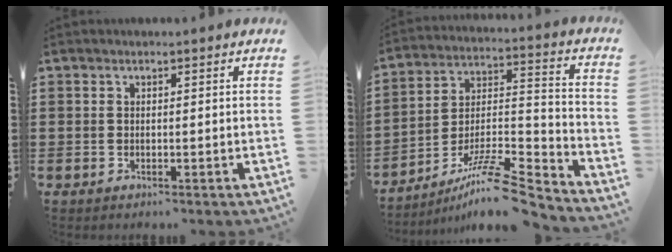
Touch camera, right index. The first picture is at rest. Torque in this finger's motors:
{"motor_torque": [1.12, -1.02, 0.57, 0.12]}